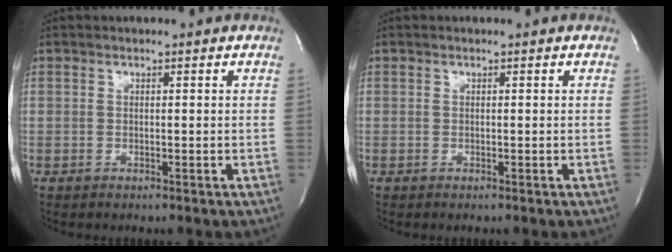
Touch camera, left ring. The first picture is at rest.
{"total": 0.0}